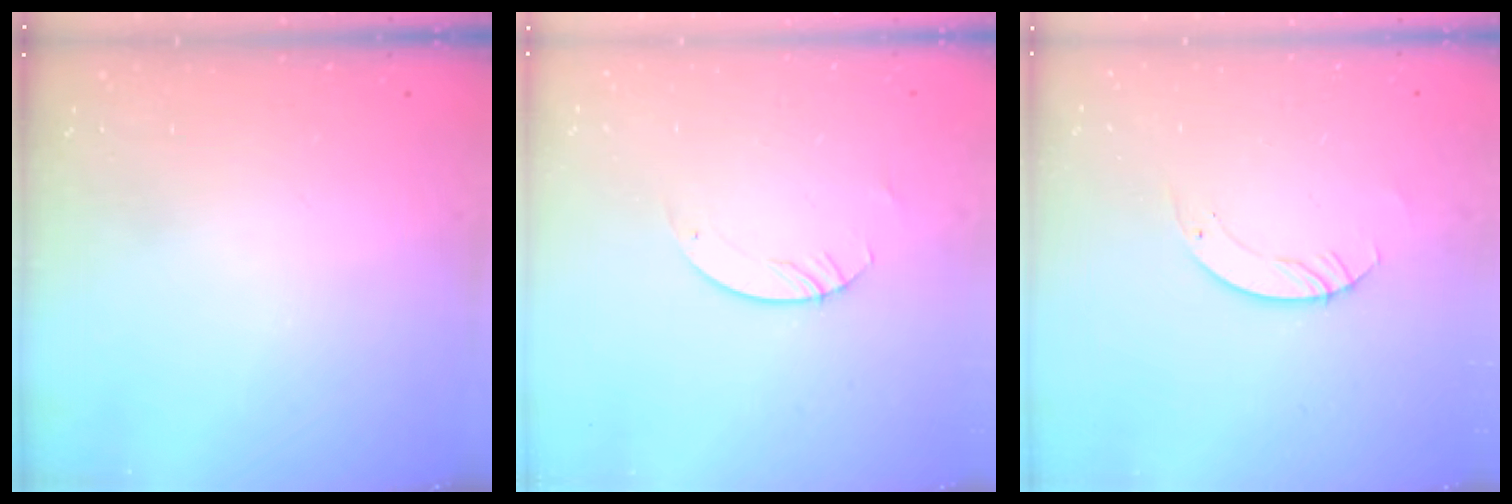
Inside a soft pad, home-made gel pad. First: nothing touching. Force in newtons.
{"total": 2.1, "press": 2.1, "slide": 0.2}
{"total": 3.5, "press": 3.5, "slide": 0.1}